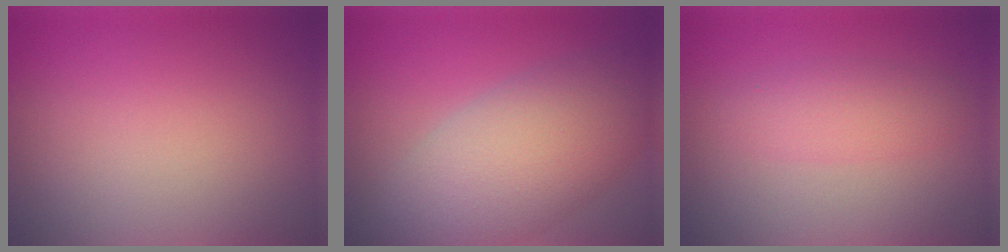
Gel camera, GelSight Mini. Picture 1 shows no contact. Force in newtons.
{"total": 8.6, "press": 8.6, "slide": 0.5}
{"total": 2.4, "press": 2.4, "slide": 0.0}